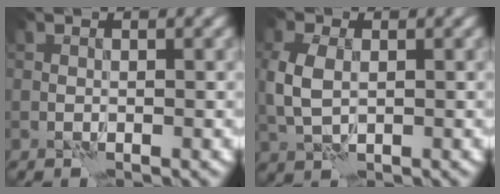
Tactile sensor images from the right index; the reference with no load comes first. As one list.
[{"total": 3.7, "force": [0.2, 2.5, 2.8], "torque": [-0.079, -0.001, 0.002]}]